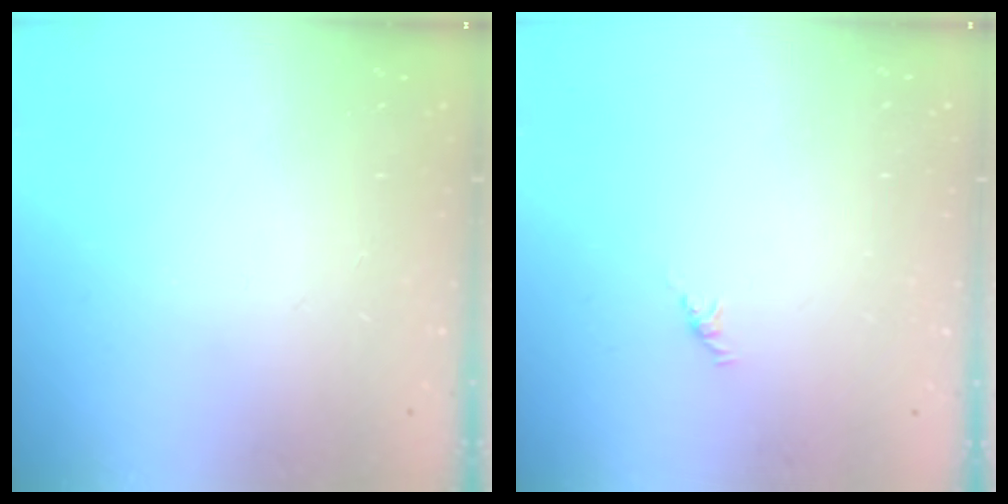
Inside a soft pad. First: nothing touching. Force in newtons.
{"total": 2.1, "press": 2.0, "slide": 0.7}